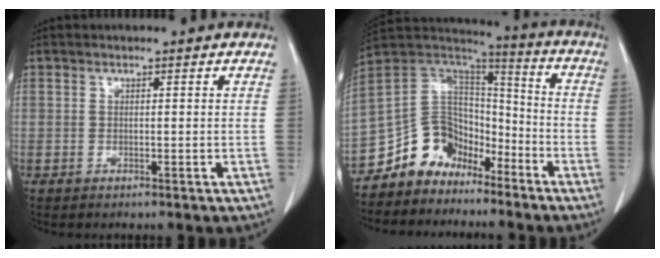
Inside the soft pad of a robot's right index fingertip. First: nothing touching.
{"total": 11.4, "force": [-8.2, 7.5, 2.3], "torque": [-0.039, 0.076, -0.150]}